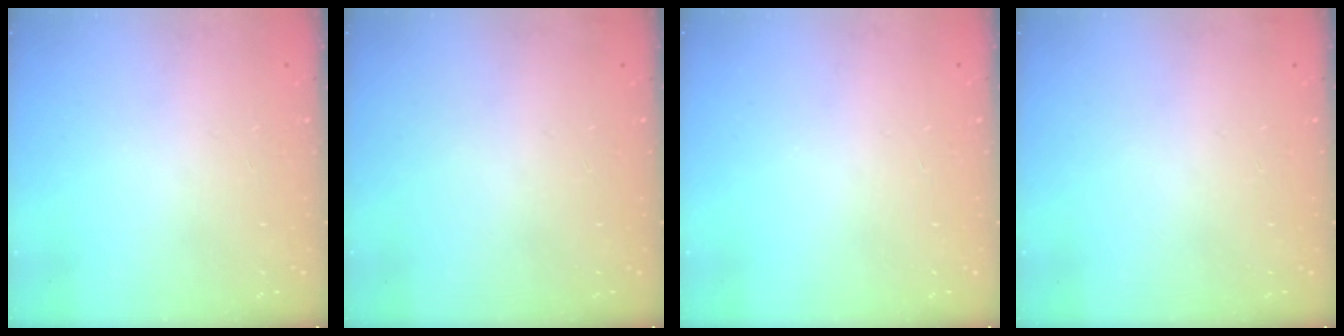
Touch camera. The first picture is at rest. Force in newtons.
{"total": 2.8, "press": 2.3, "slide": 1.7}
{"total": 0.0}
{"total": 2.8, "press": 2.3, "slide": 1.7}